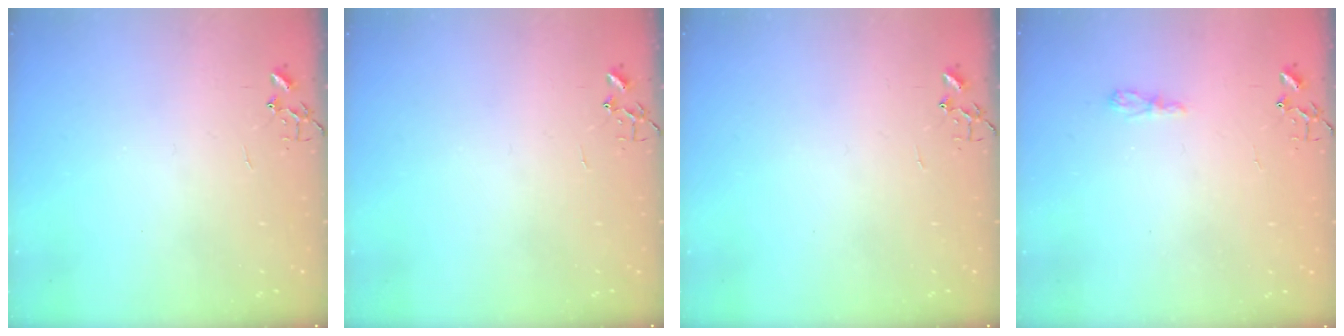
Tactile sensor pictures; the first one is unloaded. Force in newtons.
{"total": 0.0}
{"total": 0.0}
{"total": 3.8, "press": 3.8, "slide": 0.5}